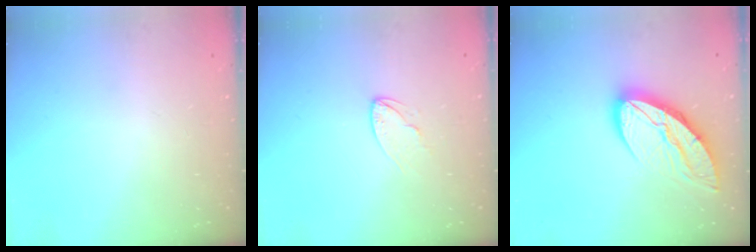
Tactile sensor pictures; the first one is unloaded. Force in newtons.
{"total": 5.2, "press": 5.2, "slide": 0.4}
{"total": 12.8, "press": 12.7, "slide": 1.4}